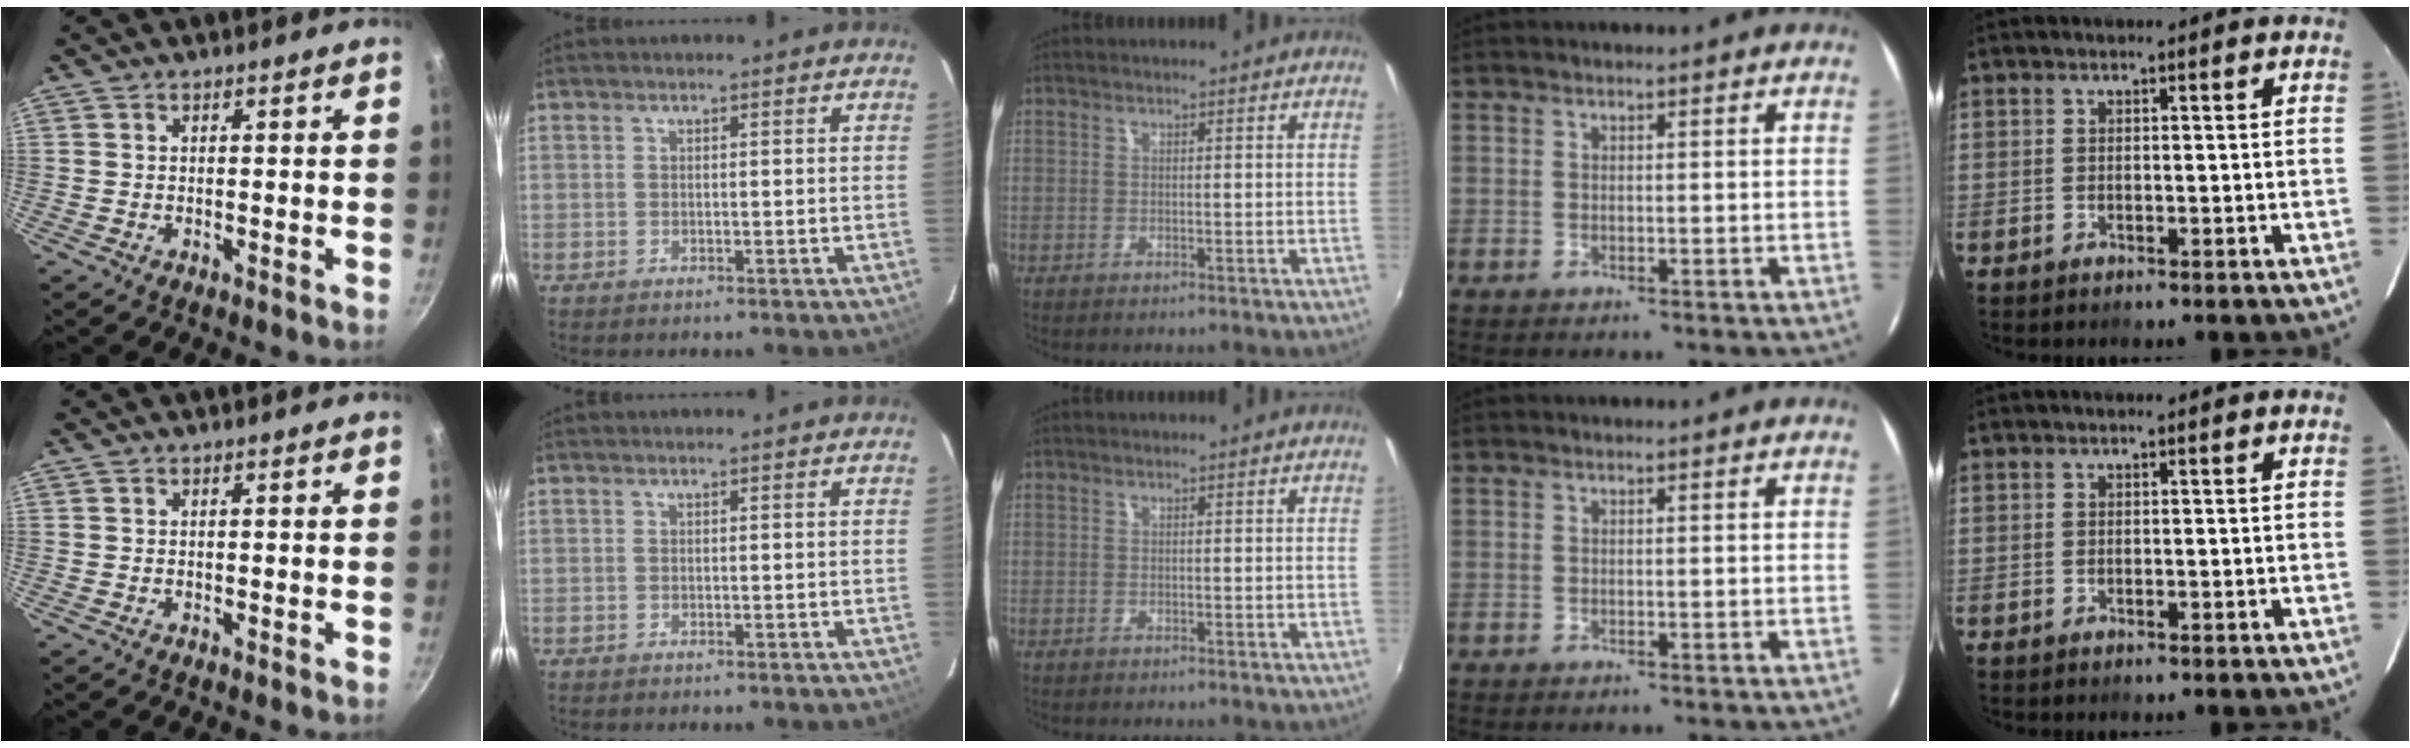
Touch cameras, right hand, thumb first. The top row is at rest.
{}